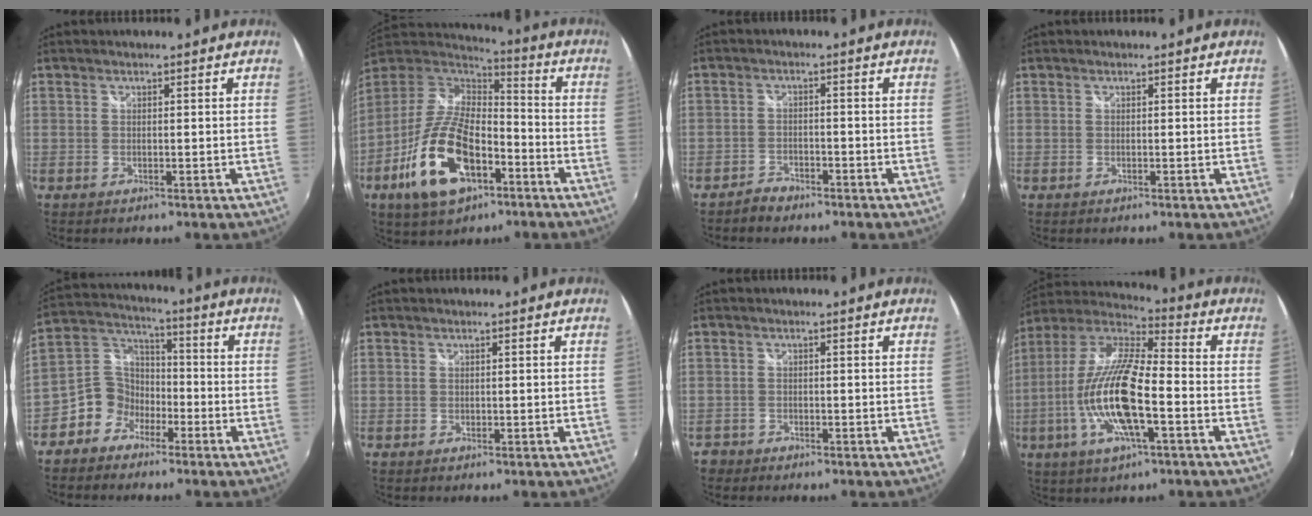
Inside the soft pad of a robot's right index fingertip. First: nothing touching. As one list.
[{"total": 19.6, "force": [-8.8, 9.5, 14.7], "torque": [-0.312, -0.020, -0.155]}, {"total": 3.1, "force": [-2.7, 1.4, 0.5], "torque": [-0.023, 0.006, -0.051]}, {"total": 0.0}, {"total": 7.9, "force": [-4.6, 6.2, 1.7], "torque": [-0.043, 0.033, -0.100]}, {"total": 0.0}, {"total": 2.1, "force": [-1.5, 1.5, 0.0], "torque": [-0.008, 0.002, -0.028]}, {"total": 18.2, "force": [-5.1, 4.6, 16.8], "torque": [-0.334, -0.013, -0.106]}]